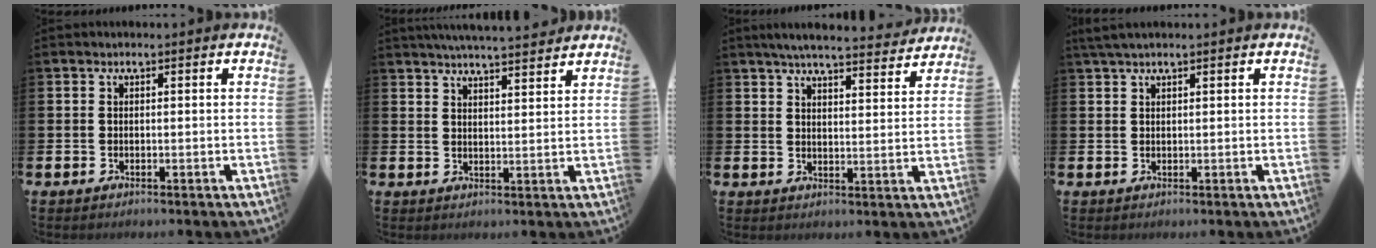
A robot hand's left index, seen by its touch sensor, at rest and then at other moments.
{"total": 5.2, "force": [5.1, -0.3, 0.9], "torque": [-0.028, -0.024, 0.091]}
{"total": 5.8, "force": [5.5, 0.3, 1.7], "torque": [-0.041, -0.034, 0.095]}
{"total": 0.8, "force": [0.7, 0.1, 0.3], "torque": [-0.005, 0.002, 0.012]}